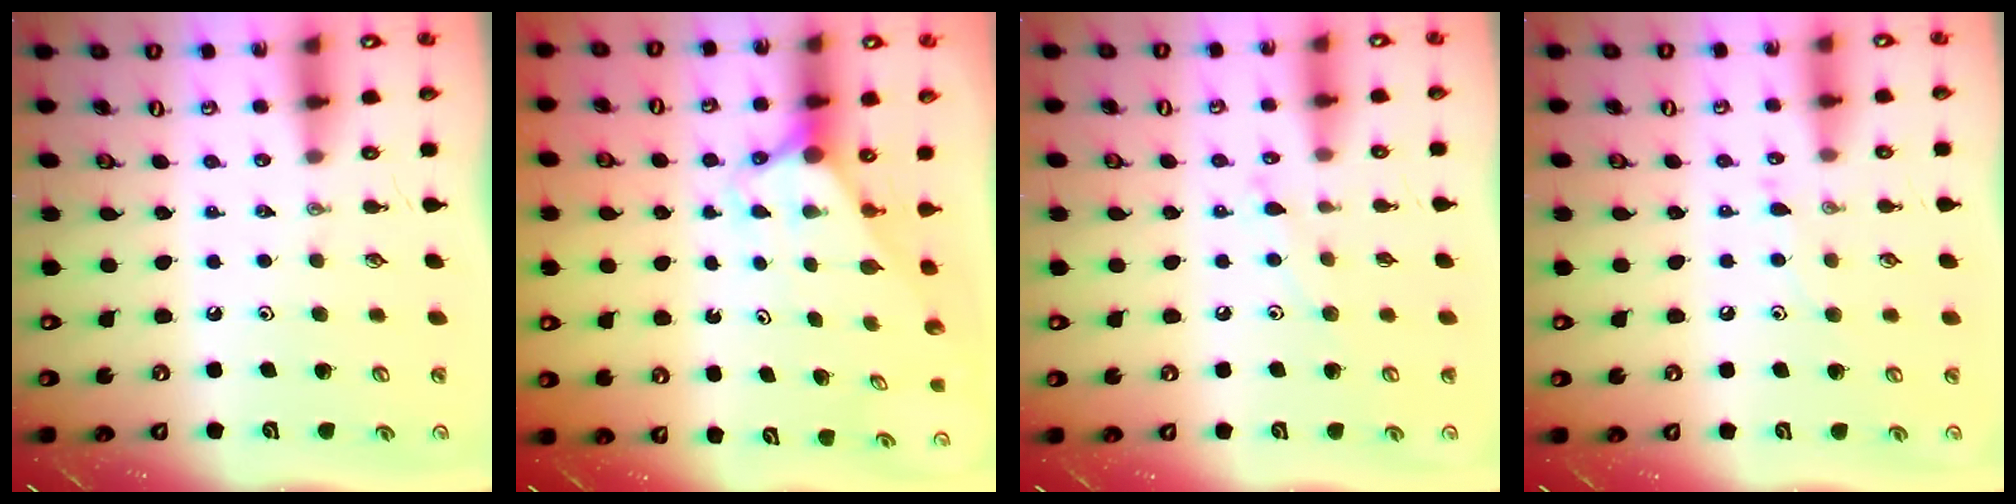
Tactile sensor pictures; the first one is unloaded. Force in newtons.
{"total": 2.9, "press": 2.9, "slide": 0.0}
{"total": 6.7, "press": 6.7, "slide": 0.4}
{"total": 5.5, "press": 5.5, "slide": 0.4}